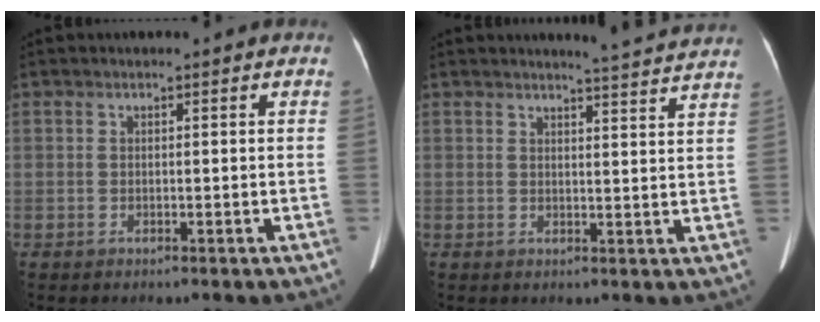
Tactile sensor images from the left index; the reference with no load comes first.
{"total": 7.4, "force": [7.2, -0.7, 1.5], "torque": [-0.032, -0.012, 0.074]}